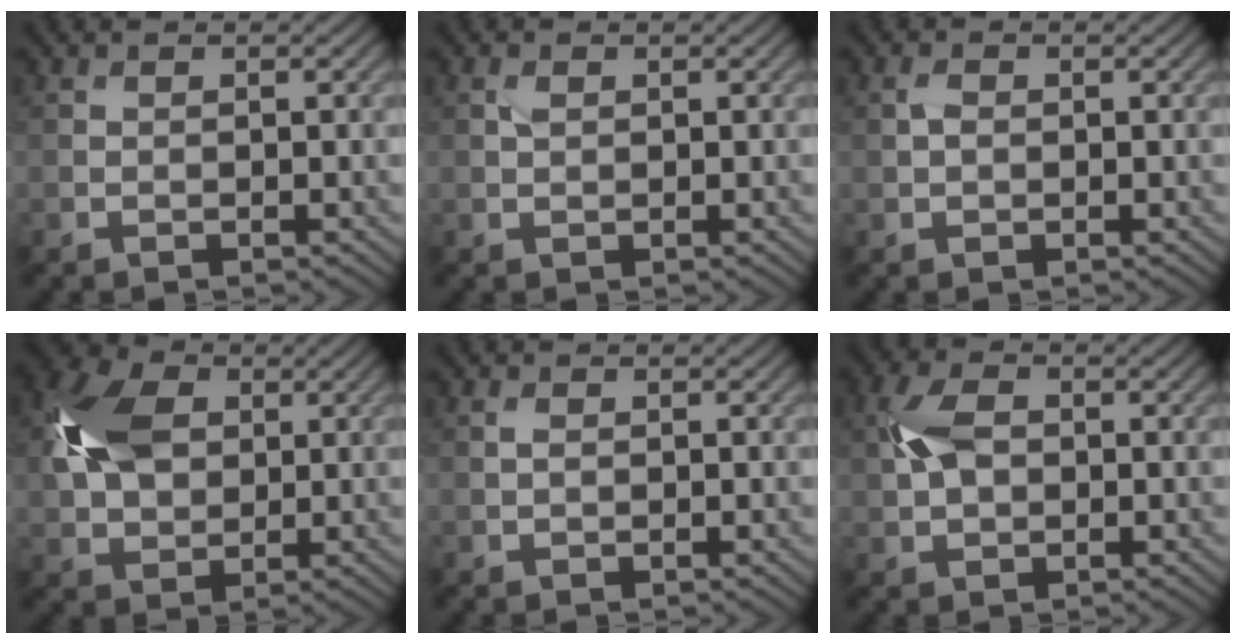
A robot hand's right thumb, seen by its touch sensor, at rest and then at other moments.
{"total": 0.9, "force": [0.3, 0.6, 0.6], "torque": [-0.015, 0.000, 0.006]}
{"total": 1.3, "force": [0.1, 0.9, 0.9], "torque": [-0.019, 0.002, 0.001]}
{"total": 9.2, "force": [2.0, 6.5, 6.3], "torque": [-0.164, 0.016, 0.032]}
{"total": 0.9, "force": [0.2, 0.5, 0.7], "torque": [-0.017, 0.002, 0.004]}
{"total": 5.0, "force": [0.7, 3.3, 3.7], "torque": [-0.087, 0.009, 0.008]}